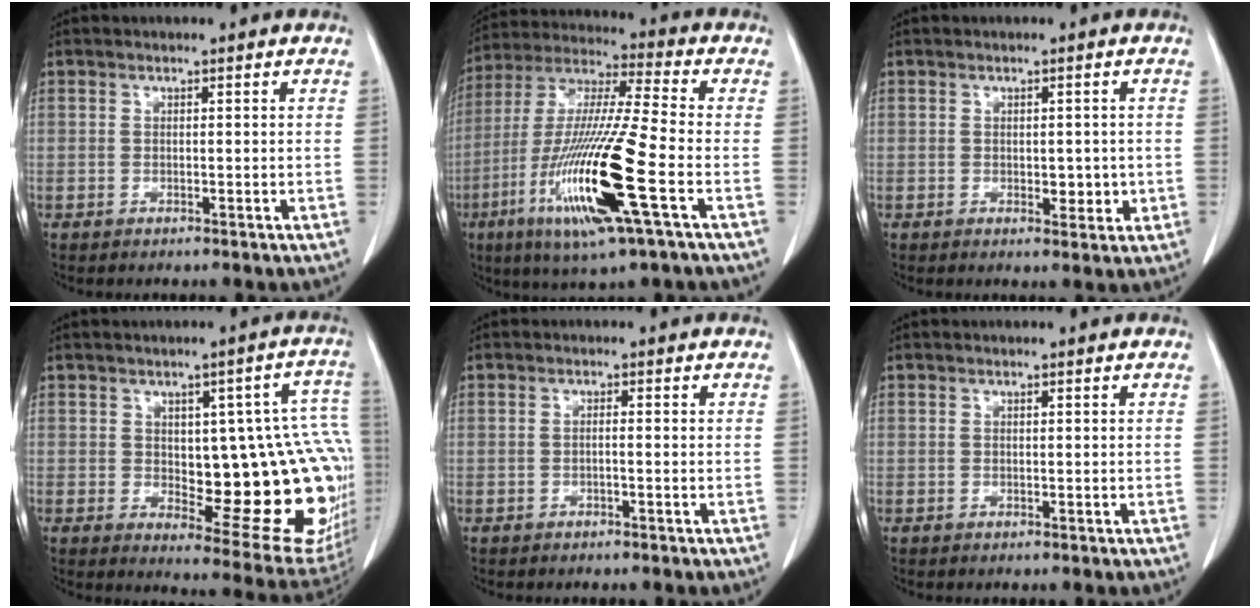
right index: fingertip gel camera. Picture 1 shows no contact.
{"total": 19.9, "force": [-6.8, 0.8, 18.7], "torque": [-0.401, -0.033, -0.130]}
{"total": 3.1, "force": [-0.4, 1.8, 2.5], "torque": [-0.027, -0.001, 0.001]}
{"total": 20.8, "force": [-1.0, 6.7, 19.6], "torque": [-0.158, 0.021, 0.011]}
{"total": 0.7, "force": [-0.3, 0.0, 0.7], "torque": [-0.011, 0.003, -0.006]}
{"total": 0.0}